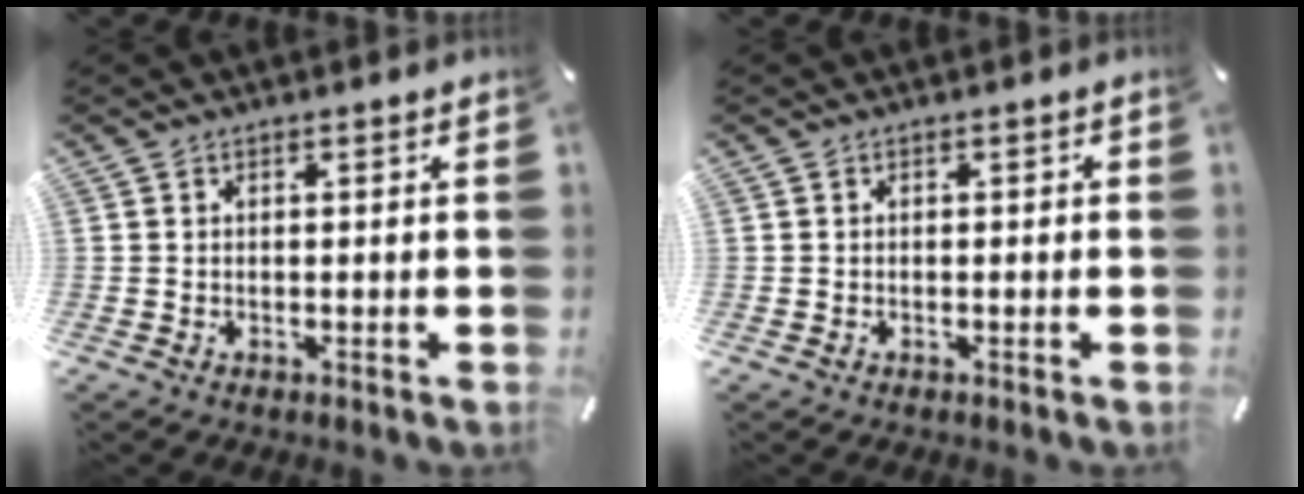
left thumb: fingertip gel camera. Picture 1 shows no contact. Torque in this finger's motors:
{"motor_torque": [0.33, 0.39, 0.05, -0.14, 0.00]}